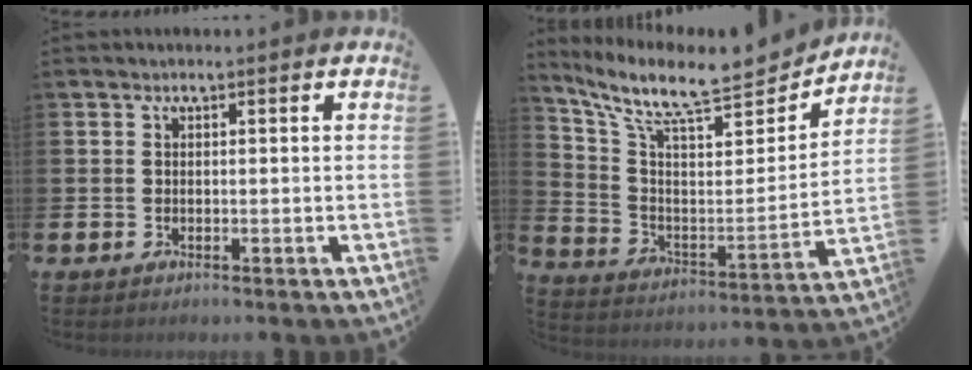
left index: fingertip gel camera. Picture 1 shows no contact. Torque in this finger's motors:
{"motor_torque": [0.90, -1.23, 0.37, 0.16]}